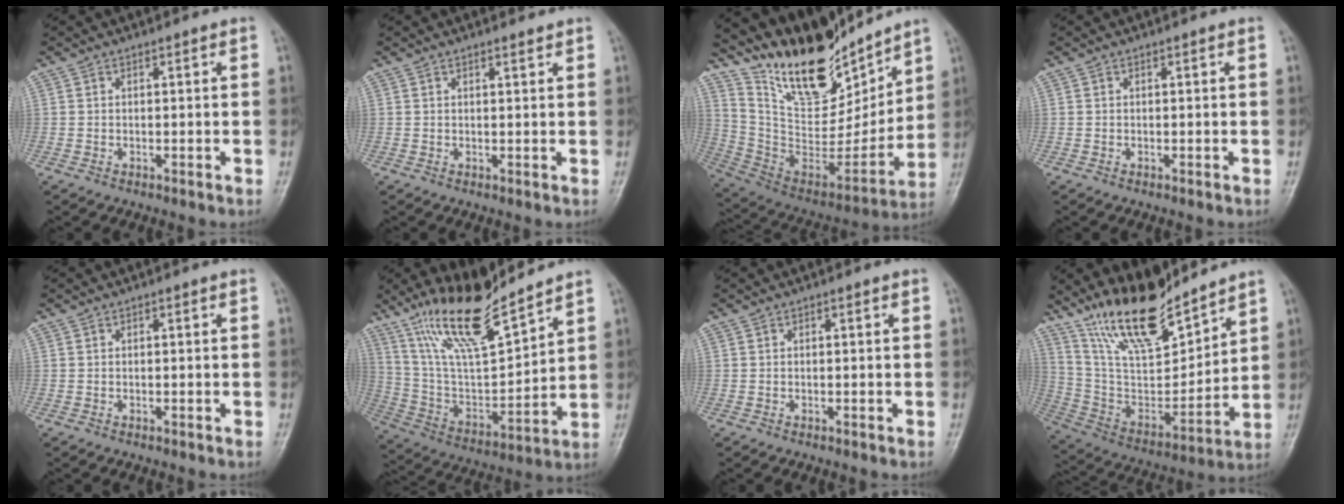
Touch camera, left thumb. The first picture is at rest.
{"total": 1.0, "force": [1.0, 0.1, 0.2], "torque": [-0.003, -0.010, 0.016]}
{"total": 23.0, "force": [18.1, 8.9, 11.0], "torque": [-0.140, -0.091, 0.323]}
{"total": 0.0}
{"total": 0.0}
{"total": 17.1, "force": [13.7, 3.3, 9.7], "torque": [-0.158, -0.073, 0.268]}
{"total": 0.0}
{"total": 17.7, "force": [14.7, 4.8, 8.5], "torque": [-0.115, -0.086, 0.283]}